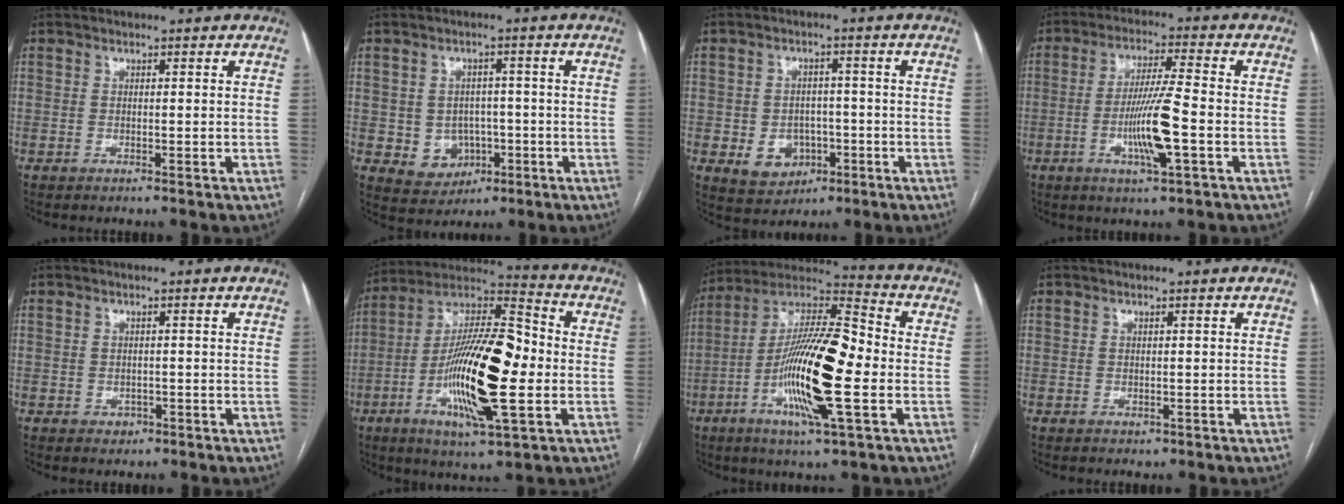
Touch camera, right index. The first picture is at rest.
{"total": 5.9, "force": [-1.1, 5.4, 2.1], "torque": [-0.026, 0.012, -0.003]}
{"total": 6.6, "force": [-1.8, 5.6, 3.0], "torque": [-0.046, 0.011, -0.016]}
{"total": 13.5, "force": [-3.9, 0.3, 12.9], "torque": [-0.251, -0.008, -0.076]}
{"total": 1.5, "force": [-0.7, 1.2, 0.4], "torque": [-0.003, 0.004, -0.007]}
{"total": 20.8, "force": [-3.7, 4.5, 20.0], "torque": [-0.375, 0.006, -0.065]}
{"total": 19.2, "force": [-4.2, 2.7, 18.5], "torque": [-0.354, 0.001, -0.080]}
{"total": 0.5, "force": [-0.1, 0.5, 0.2], "torque": [-0.001, 0.000, 0.001]}